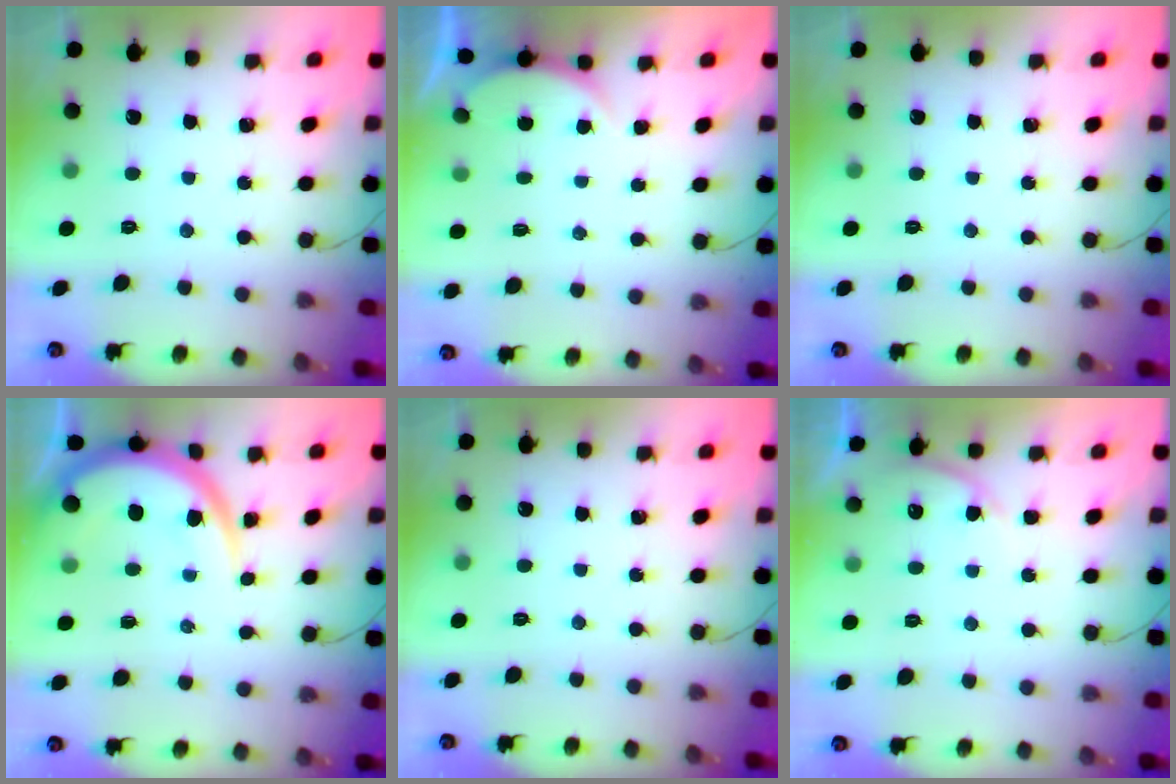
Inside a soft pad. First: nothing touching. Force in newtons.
{"total": 2.3, "press": 2.2, "slide": 0.6}
{"total": 0.0}
{"total": 11.0, "press": 11.0, "slide": 1.1}
{"total": 0.0}
{"total": 5.4, "press": 5.3, "slide": 0.6}